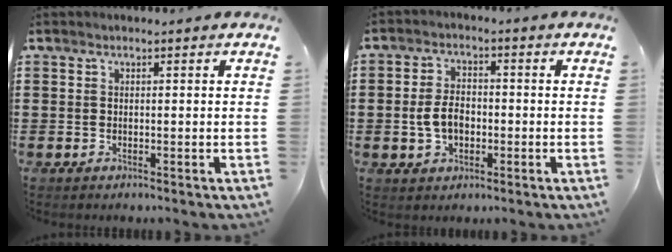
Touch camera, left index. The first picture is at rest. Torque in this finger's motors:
{"motor_torque": [0.35, 0.34, 0.40, 0.07]}